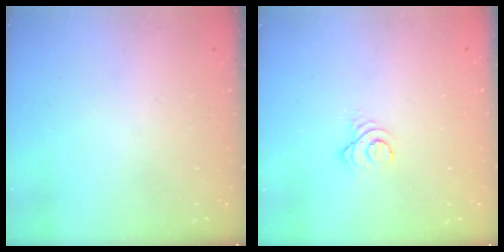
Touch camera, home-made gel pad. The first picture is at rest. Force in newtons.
{"total": 3.3, "press": 3.3, "slide": 0.4}